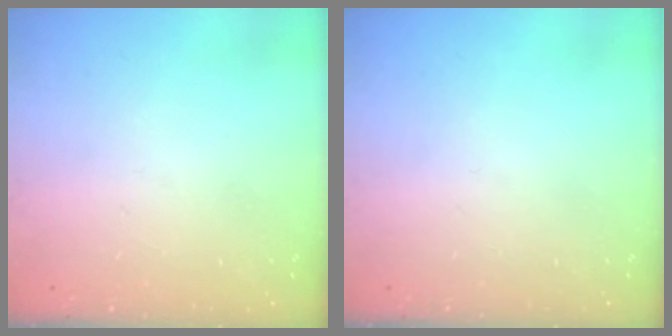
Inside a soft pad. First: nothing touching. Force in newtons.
{"total": 0.0}